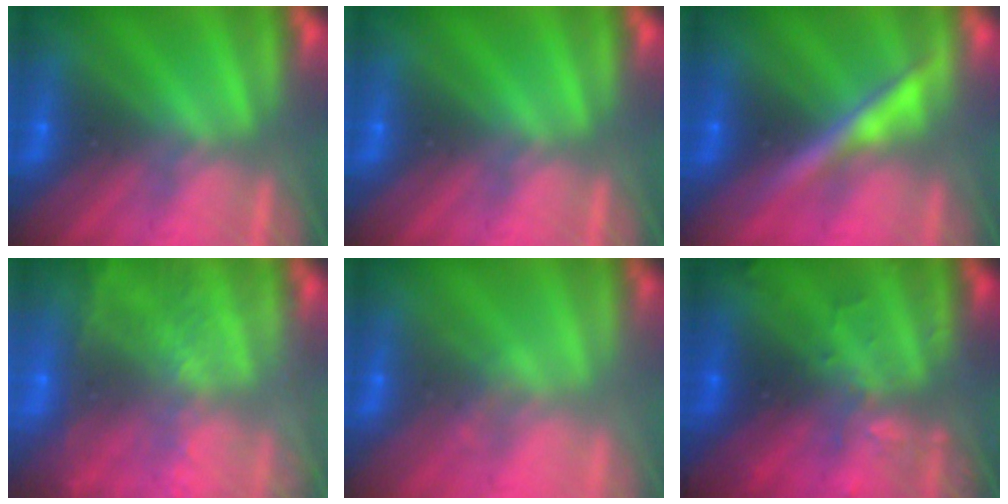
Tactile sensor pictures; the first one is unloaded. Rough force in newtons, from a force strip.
{"total": 0.0}
{"total": 3.6}
{"total": 6.9}
{"total": 2.2}
{"total": 2.8}